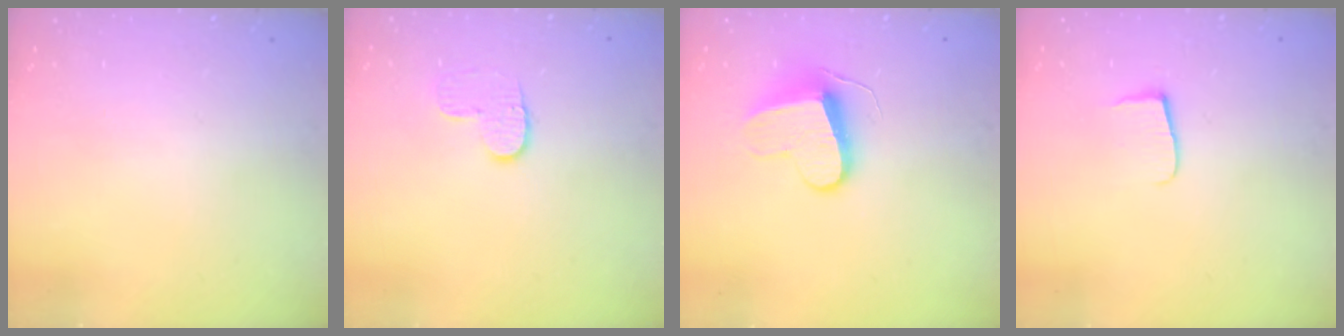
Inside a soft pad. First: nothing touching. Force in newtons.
{"total": 6.3, "press": 6.3, "slide": 0.7}
{"total": 9.9, "press": 9.8, "slide": 0.8}
{"total": 5.2, "press": 5.2, "slide": 0.7}